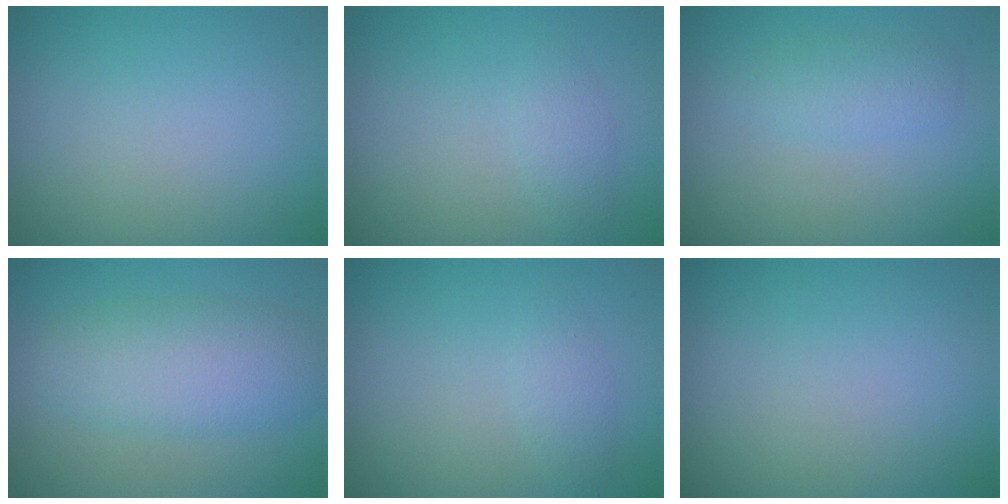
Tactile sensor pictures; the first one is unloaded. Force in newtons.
{"total": 1.2, "press": 1.2, "slide": 0.0}
{"total": 1.9, "press": 1.9, "slide": 0.1}
{"total": 5.1, "press": 5.1, "slide": 0.0}
{"total": 1.2, "press": 1.2, "slide": 0.0}
{"total": 0.0}